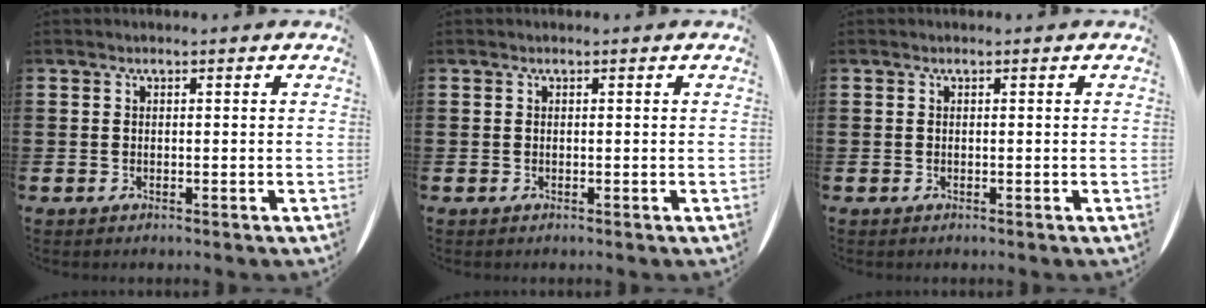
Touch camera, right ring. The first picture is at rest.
{"total": 0.0}
{"total": 0.0}